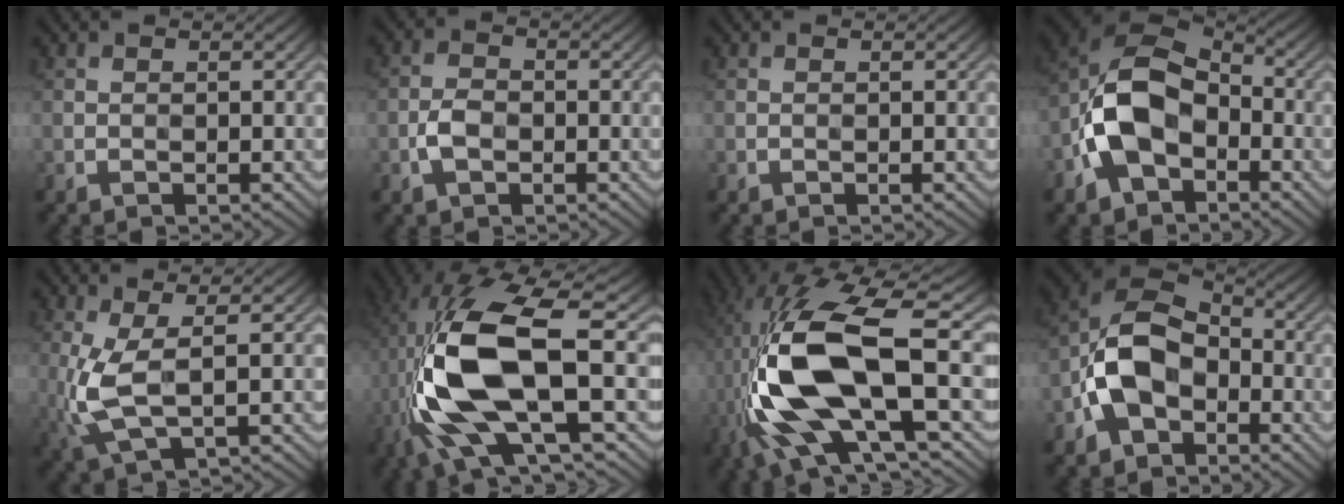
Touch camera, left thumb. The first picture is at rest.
{"total": 3.0, "force": [-1.1, 1.9, 2.1], "torque": [-0.042, 0.004, -0.026]}
{"total": 0.0}
{"total": 12.2, "force": [-3.6, 8.1, 8.3], "torque": [-0.173, -0.007, -0.080]}
{"total": 6.4, "force": [0.0, 2.2, 6.0], "torque": [-0.153, 0.000, 0.001]}
{"total": 15.2, "force": [-2.1, 5.3, 14.0], "torque": [-0.318, 0.003, -0.037]}
{"total": 16.7, "force": [-2.6, 6.1, 15.3], "torque": [-0.333, 0.008, -0.042]}
{"total": 11.0, "force": [-3.5, 7.4, 7.3], "torque": [-0.154, -0.001, -0.085]}